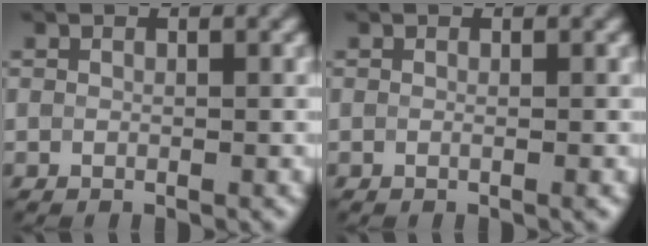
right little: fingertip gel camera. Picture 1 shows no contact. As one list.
[{"total": 0.7, "force": [-0.2, 0.3, 0.6], "torque": [-0.001, -0.002, -0.013]}]